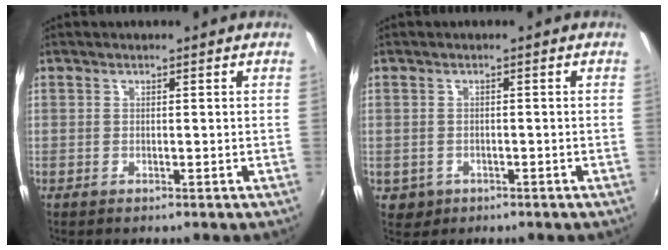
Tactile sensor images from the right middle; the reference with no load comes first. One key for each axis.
{"total": 3.1, "fx": -0.9, "fy": 2.7, "fz": 1.1, "tx": -0.030, "ty": -0.003, "tz": -0.006}